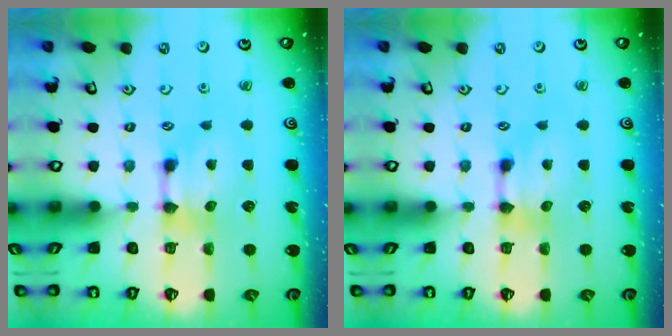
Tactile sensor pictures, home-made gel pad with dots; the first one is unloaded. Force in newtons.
{"total": 0.0}